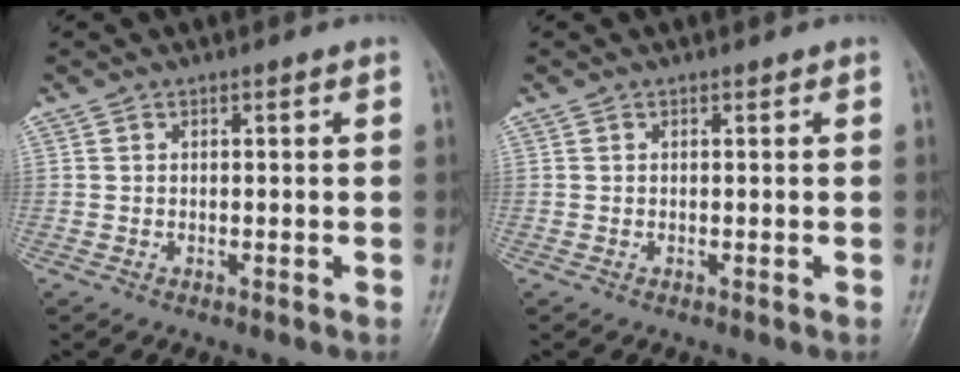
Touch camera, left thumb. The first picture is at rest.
{"total": 0.0}